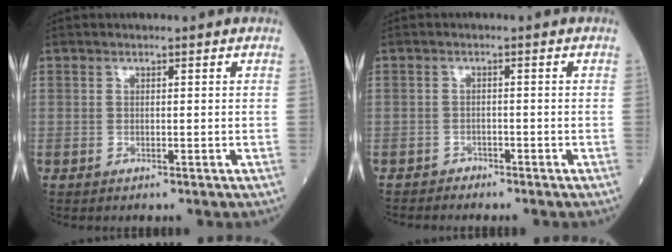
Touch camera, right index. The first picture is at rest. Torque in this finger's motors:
{"motor_torque": [-0.18, -0.17, -0.03, -0.01]}